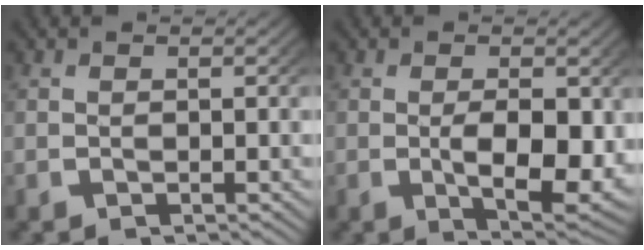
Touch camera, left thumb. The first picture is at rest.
{"total": 7.3, "force": [-0.8, 3.7, 6.3], "torque": [-0.112, -0.029, 0.002]}